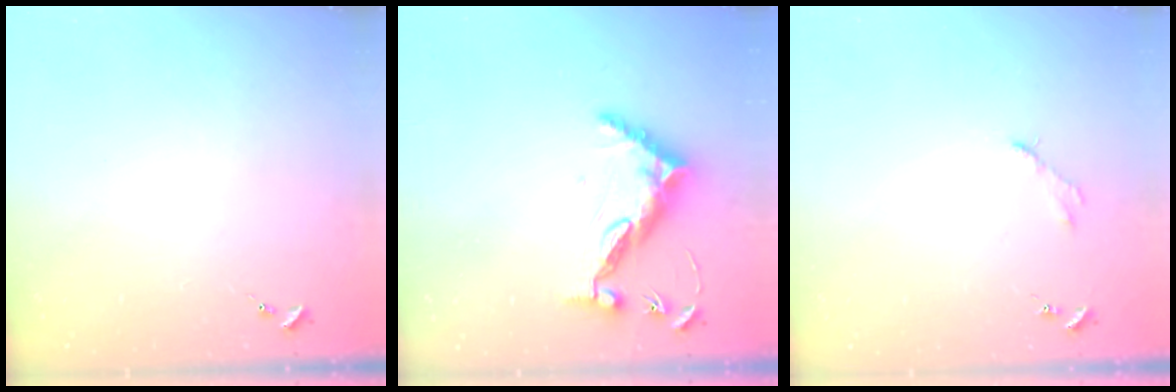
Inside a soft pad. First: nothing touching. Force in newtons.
{"total": 12.1, "press": 12.0, "slide": 1.2}
{"total": 2.8, "press": 2.8, "slide": 0.4}